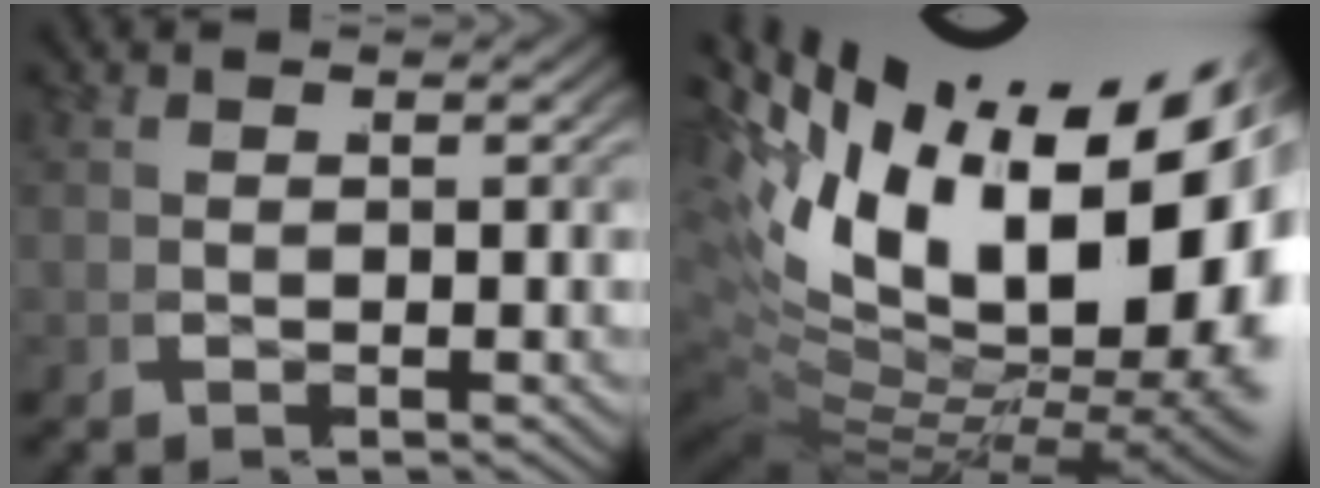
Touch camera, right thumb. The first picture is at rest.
{"total": 23.5, "force": [0.0, 14.6, 18.4], "torque": [-0.297, -0.075, 0.042]}